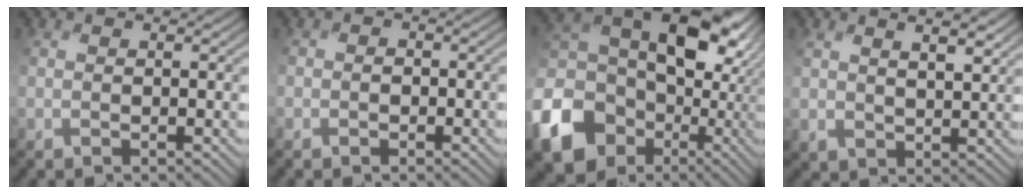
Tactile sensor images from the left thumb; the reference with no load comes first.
{"total": 1.8, "force": [-1.1, 1.5, 0.1], "torque": [-0.002, -0.003, -0.024]}
{"total": 18.7, "force": [-4.0, 14.6, 11.1], "torque": [-0.288, -0.031, -0.075]}
{"total": 3.5, "force": [2.3, 1.0, 2.5], "torque": [-0.061, -0.001, 0.043]}